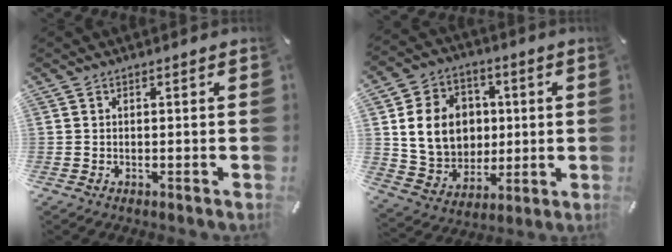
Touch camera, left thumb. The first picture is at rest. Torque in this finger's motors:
{"motor_torque": [2.41, 2.60, 0.86, 0.21, 0.17]}